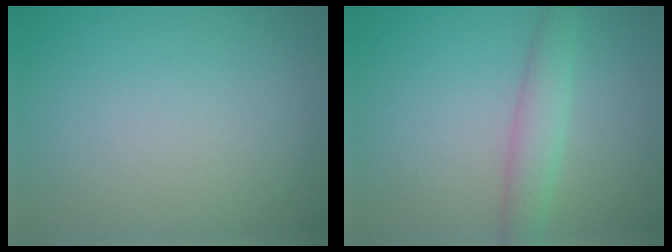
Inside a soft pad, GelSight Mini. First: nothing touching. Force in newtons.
{"total": 2.6, "press": 2.6, "slide": 0.1}